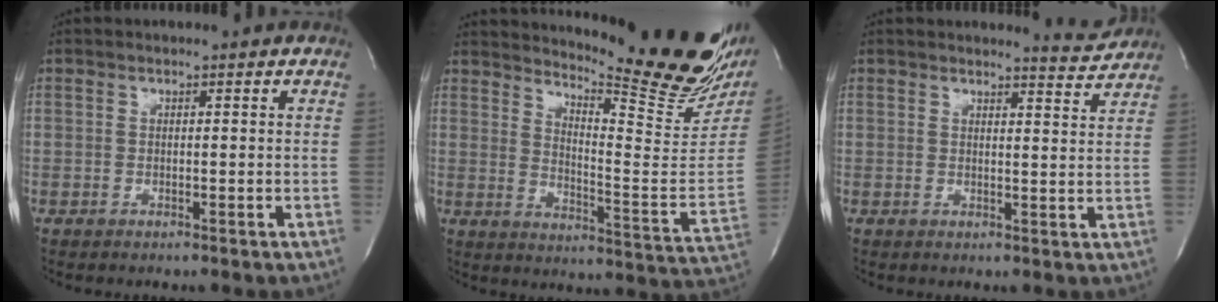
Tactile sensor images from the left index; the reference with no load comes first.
{"total": 23.9, "force": [20.2, 3.3, 12.3], "torque": [-0.185, -0.107, 0.249]}
{"total": 3.3, "force": [3.2, -0.2, -0.4], "torque": [-0.002, -0.035, 0.029]}